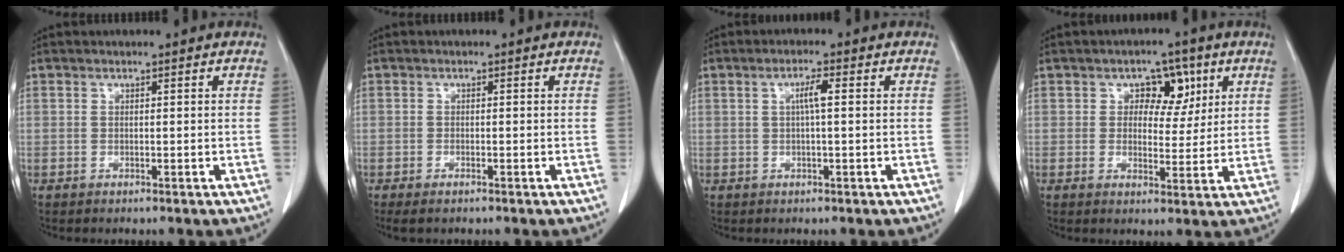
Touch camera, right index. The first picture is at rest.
{"total": 1.9, "force": [-1.4, 0.5, 1.1], "torque": [-0.018, -0.005, -0.020]}
{"total": 2.6, "force": [0.4, 0.2, 2.6], "torque": [-0.048, 0.003, 0.007]}
{"total": 5.5, "force": [2.2, 3.7, 3.5], "torque": [-0.037, 0.009, 0.032]}